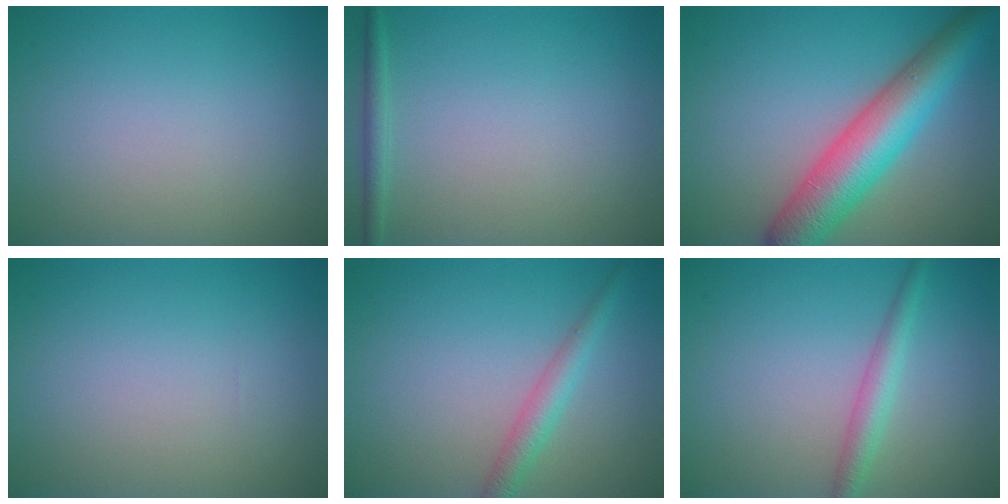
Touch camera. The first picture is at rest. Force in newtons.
{"total": 1.3, "press": 1.3, "slide": 0.1}
{"total": 8.0, "press": 8.0, "slide": 0.4}
{"total": 0.0}
{"total": 2.4, "press": 2.4, "slide": 0.1}
{"total": 2.4, "press": 2.4, "slide": 0.1}